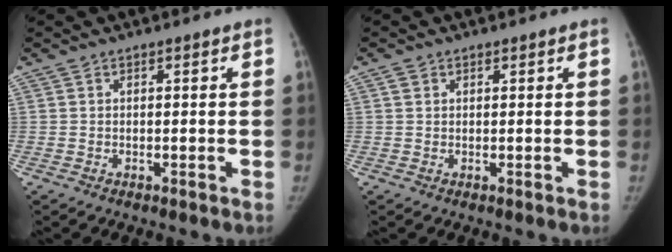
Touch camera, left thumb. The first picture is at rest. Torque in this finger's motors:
{"motor_torque": [0.14, 0.02, 0.17, -0.46, 0.08]}